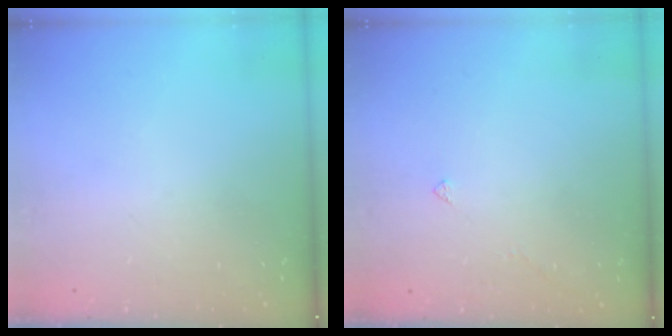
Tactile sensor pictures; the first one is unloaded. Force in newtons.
{"total": 1.9, "press": 1.8, "slide": 0.4}